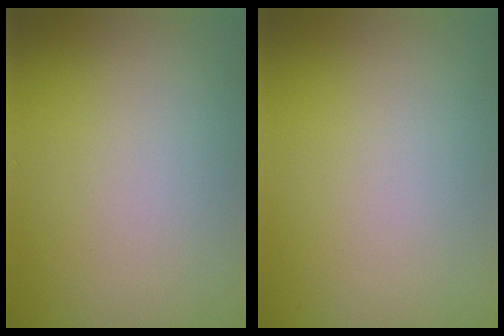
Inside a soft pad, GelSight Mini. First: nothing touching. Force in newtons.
{"total": 0.0}